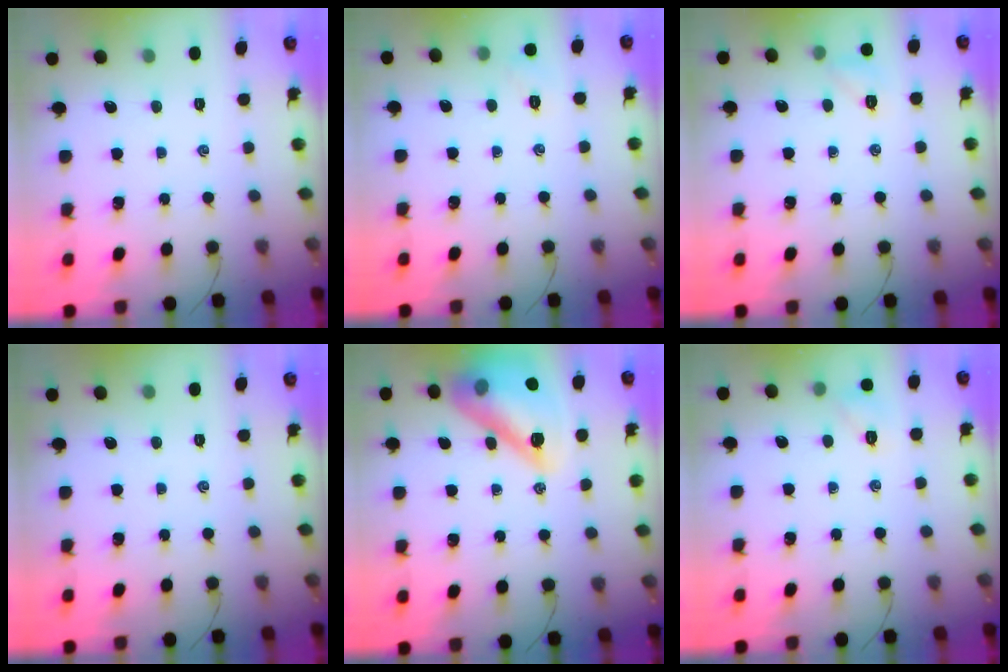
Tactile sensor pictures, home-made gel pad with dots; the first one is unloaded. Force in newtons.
{"total": 4.6, "press": 4.4, "slide": 1.2}
{"total": 6.2, "press": 6.0, "slide": 1.3}
{"total": 0.0}
{"total": 19.9, "press": 19.8, "slide": 2.7}
{"total": 6.5, "press": 6.4, "slide": 1.5}